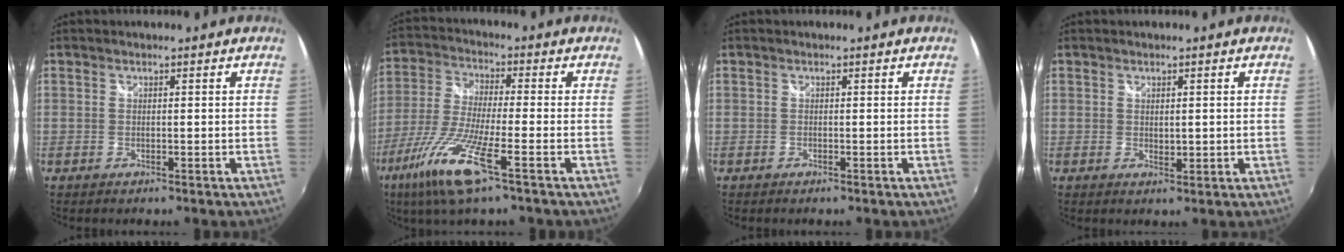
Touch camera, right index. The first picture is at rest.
{"total": 13.4, "force": [-6.9, 1.3, 11.4], "torque": [-0.256, -0.023, -0.139]}
{"total": 0.0}
{"total": 1.8, "force": [0.6, 1.1, 1.3], "torque": [-0.019, -0.002, 0.012]}